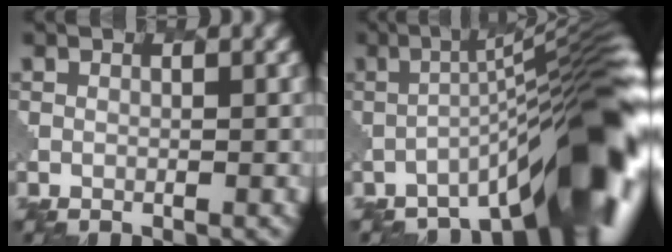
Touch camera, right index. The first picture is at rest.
{"total": 11.9, "force": [-6.5, 2.1, 9.7], "torque": [-0.122, 0.013, -0.101]}